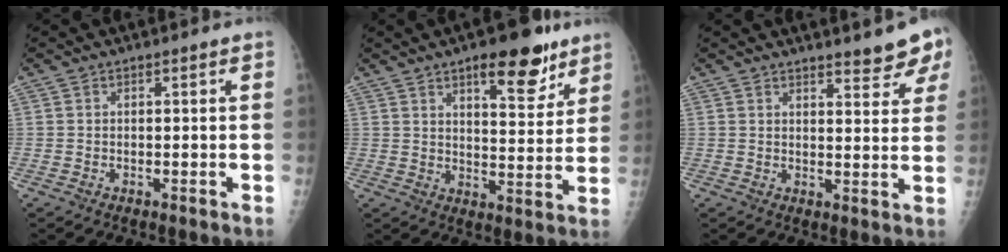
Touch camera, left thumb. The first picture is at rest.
{"total": 12.5, "force": [7.8, 4.6, 8.6], "torque": [-0.085, -0.043, 0.110]}
{"total": 6.2, "force": [5.2, 1.5, 3.1], "torque": [-0.017, -0.031, 0.054]}